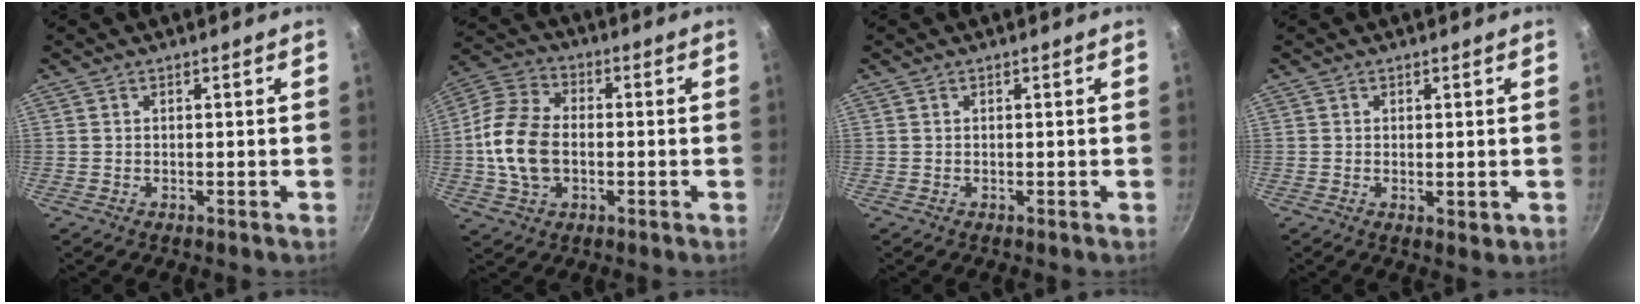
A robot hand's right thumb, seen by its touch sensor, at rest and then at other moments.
{"total": 13.3, "force": [-1.3, 8.9, 9.8], "torque": [-0.180, 0.022, -0.036]}
{"total": 0.0}
{"total": 2.1, "force": [-0.1, 1.0, 1.8], "torque": [-0.028, -0.008, -0.001]}